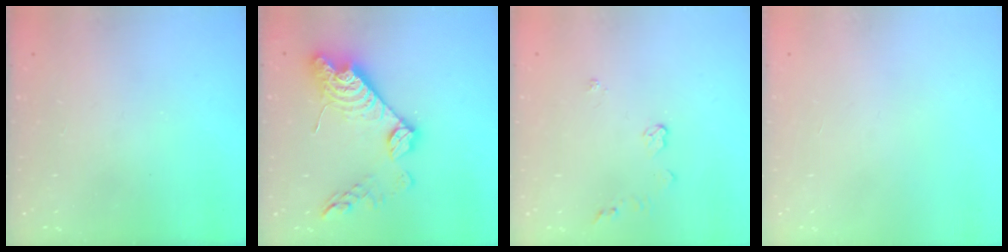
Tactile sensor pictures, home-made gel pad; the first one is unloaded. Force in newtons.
{"total": 18.0, "press": 18.0, "slide": 1.1}
{"total": 3.9, "press": 3.9, "slide": 0.5}
{"total": 0.0}